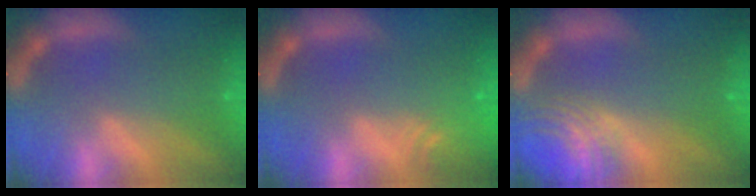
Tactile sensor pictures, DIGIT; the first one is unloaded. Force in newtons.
{"total": 4.0}
{"total": 5.5}